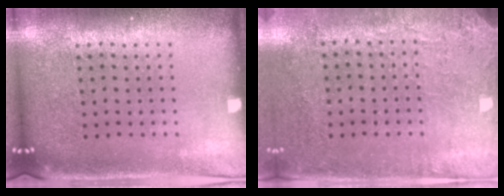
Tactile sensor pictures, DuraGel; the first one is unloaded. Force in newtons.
{"total": 2.8, "press": 2.3, "slide": 1.6}